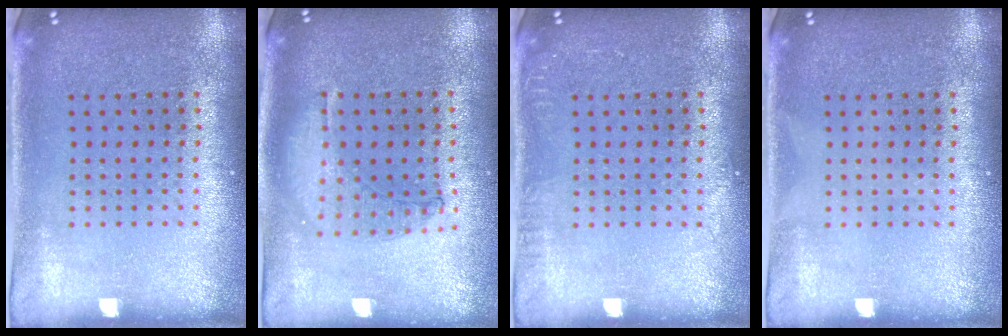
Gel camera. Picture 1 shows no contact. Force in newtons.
{"total": 1.0, "press": 1.0, "slide": 0.1}
{"total": 0.8, "press": 0.8, "slide": 0.0}
{"total": 0.0}